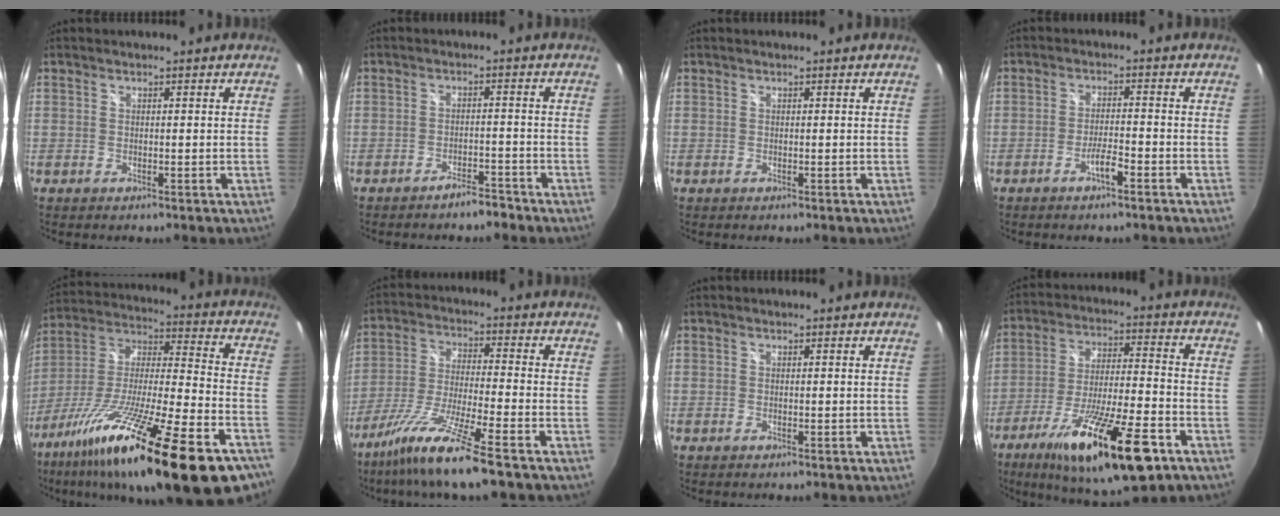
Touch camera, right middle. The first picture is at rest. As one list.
[{"total": 3.0, "force": [-2.7, 0.7, 1.0], "torque": [-0.027, 0.001, -0.038]}, {"total": 0.0}, {"total": 3.1, "force": [-2.0, 0.1, 2.4], "torque": [-0.054, 0.002, -0.037]}, {"total": 33.2, "force": [-21.3, 4.8, 24.9], "torque": [-0.414, -0.076, -0.344]}, {"total": 12.8, "force": [-9.2, -0.5, 8.8], "torque": [-0.182, -0.026, -0.169]}, {"total": 0.0}, {"total": 21.0, "force": [-12.0, 4.5, 16.6], "torque": [-0.297, -0.040, -0.198]}]